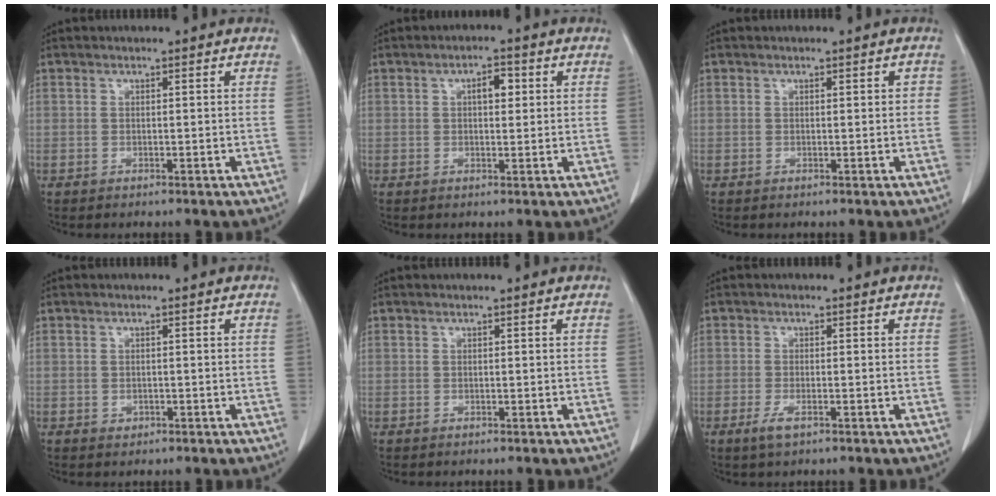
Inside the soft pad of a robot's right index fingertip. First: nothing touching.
{"total": 3.0, "force": [0.8, 1.3, 2.6], "torque": [-0.042, 0.006, 0.011]}
{"total": 0.9, "force": [0.2, 0.5, 0.7], "torque": [-0.007, 0.005, 0.003]}
{"total": 0.8, "force": [-0.4, 0.7, 0.3], "torque": [-0.005, 0.001, -0.002]}
{"total": 0.0}
{"total": 2.4, "force": [-1.4, 0.6, 1.8], "torque": [-0.039, -0.003, -0.025]}